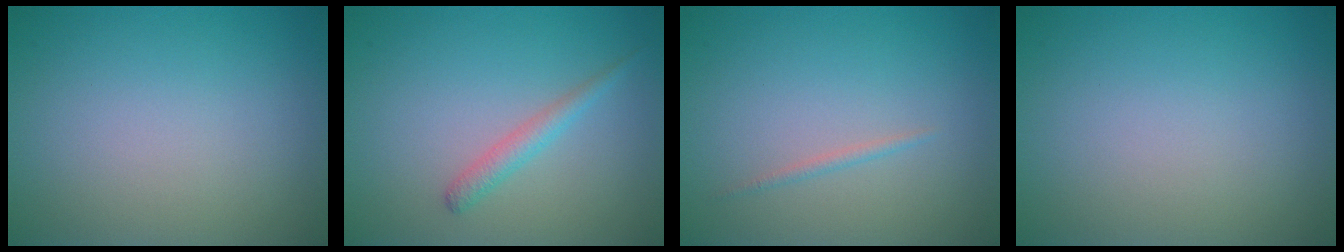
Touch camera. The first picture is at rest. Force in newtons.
{"total": 1.6, "press": 1.6, "slide": 0.1}
{"total": 0.6, "press": 0.6, "slide": 0.0}
{"total": 0.0}